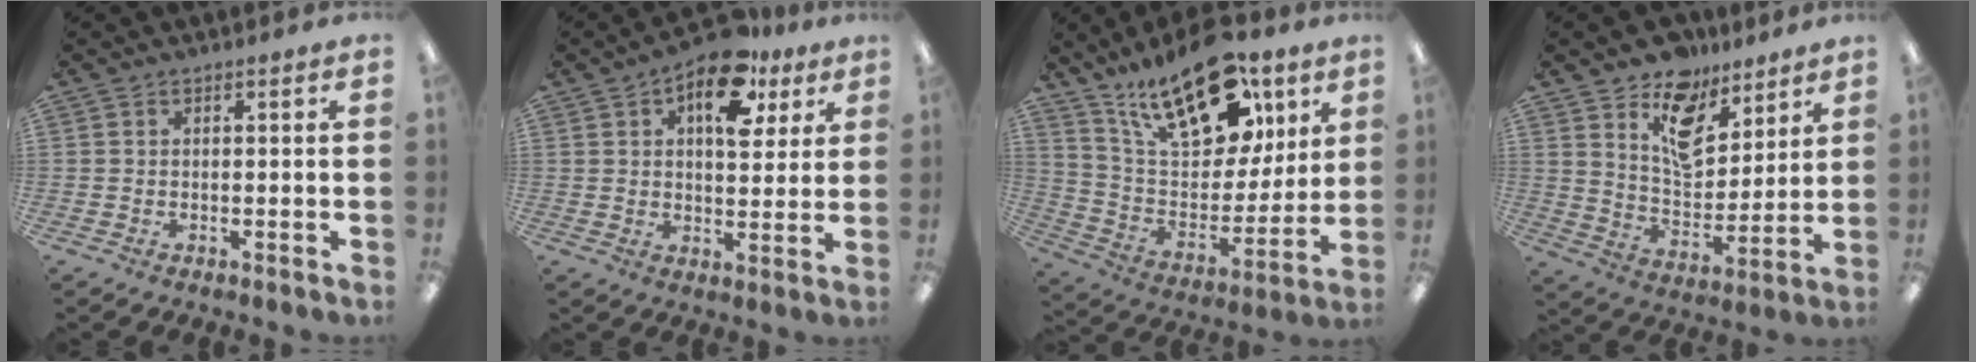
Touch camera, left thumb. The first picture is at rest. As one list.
[{"total": 13.7, "force": [7.0, 7.1, 9.4], "torque": [-0.113, -0.028, 0.115]}, {"total": 24.1, "force": [15.4, 11.7, 14.5], "torque": [-0.248, -0.081, 0.267]}, {"total": 12.7, "force": [9.0, 7.2, 5.3], "torque": [-0.083, -0.054, 0.167]}]